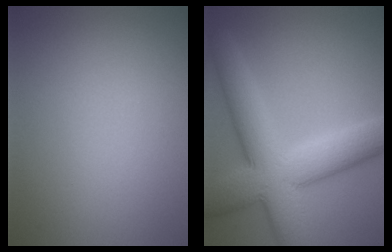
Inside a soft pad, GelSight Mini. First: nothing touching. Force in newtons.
{"total": 10.3, "press": 10.3, "slide": 0.2}